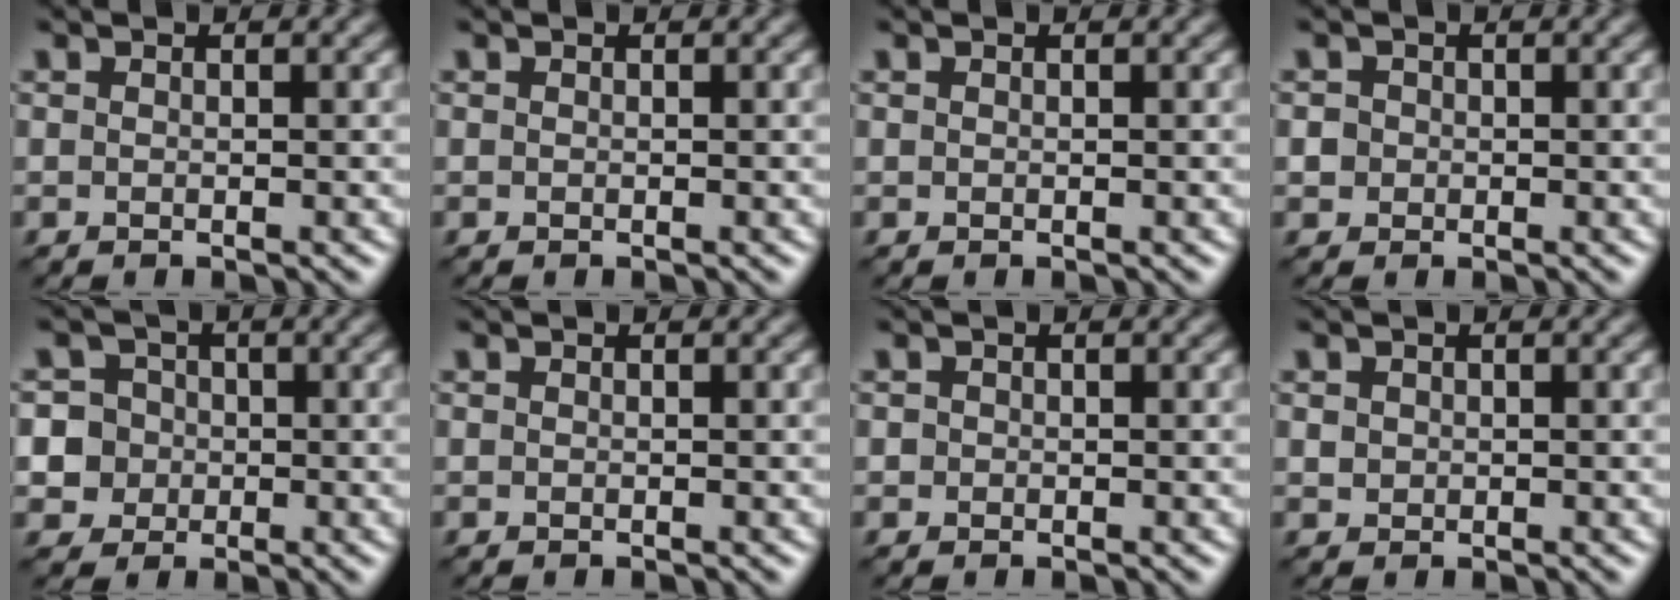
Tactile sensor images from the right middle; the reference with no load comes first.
{"total": 0.0}
{"total": 0.0}
{"total": 1.3, "force": [0.0, 1.2, 0.3], "torque": [-0.003, -0.001, 0.006]}
{"total": 6.1, "force": [-0.1, 5.9, 1.6], "torque": [-0.025, 0.032, -0.019]}
{"total": 0.0}
{"total": 0.5, "force": [-0.1, 0.5, 0.0], "torque": [0.002, -0.004, -0.003]}
{"total": 0.7, "force": [0.1, 0.7, 0.2], "torque": [-0.004, -0.004, 0.005]}